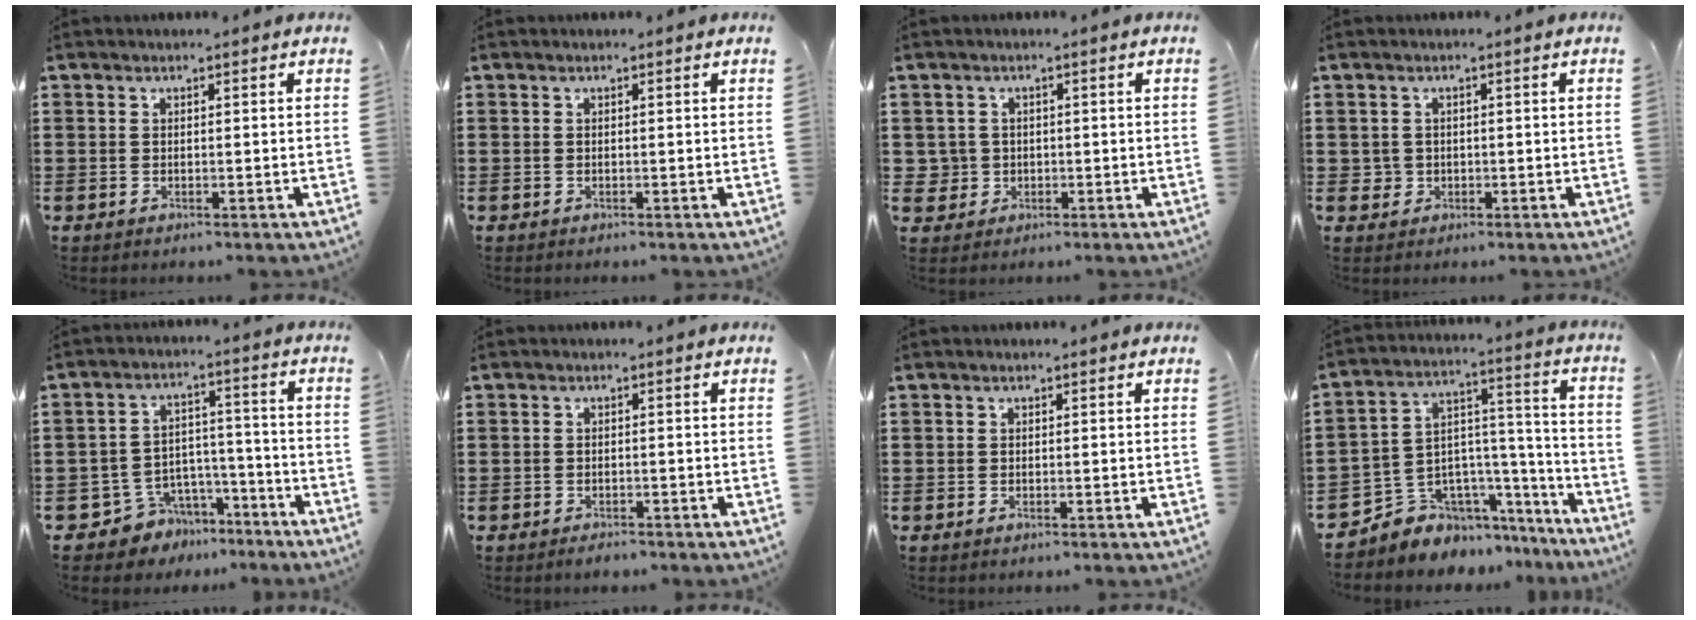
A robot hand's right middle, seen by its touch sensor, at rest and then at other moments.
{"total": 0.0}
{"total": 2.9, "force": [-0.4, 2.9, 0.3], "torque": [-0.029, 0.002, -0.012]}
{"total": 1.7, "force": [-0.3, 1.7, 0.2], "torque": [-0.012, 0.004, -0.009]}
{"total": 6.0, "force": [-5.1, 3.1, 0.1], "torque": [-0.018, 0.013, -0.100]}
{"total": 1.4, "force": [-1.4, 0.4, 0.1], "torque": [-0.005, 0.000, -0.029]}
{"total": 0.0}
{"total": 5.9, "force": [-4.4, 3.9, -0.5], "torque": [-0.010, -0.009, -0.080]}